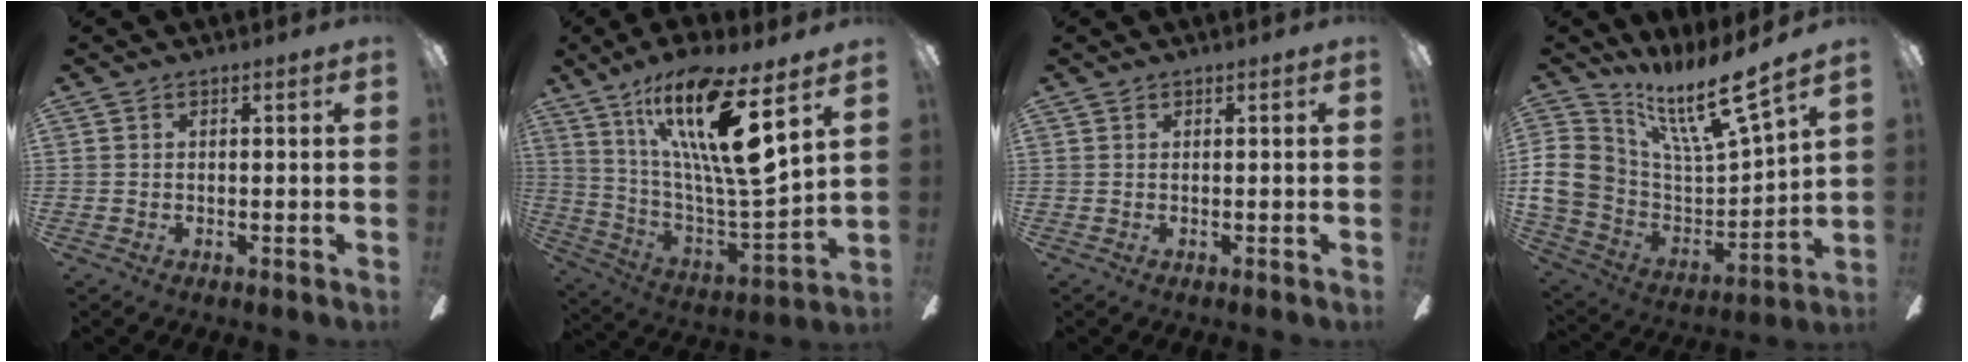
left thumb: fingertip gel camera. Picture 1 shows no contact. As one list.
[{"total": 21.7, "force": [11.9, 3.9, 17.7], "torque": [-0.317, -0.065, 0.185]}, {"total": 0.0}, {"total": 17.1, "force": [11.4, 6.5, 11.0], "torque": [-0.217, -0.082, 0.190]}]